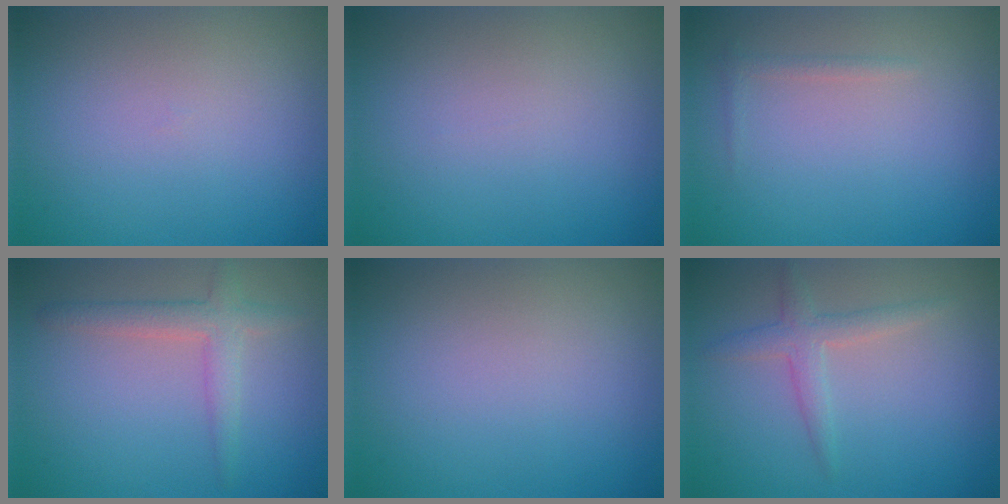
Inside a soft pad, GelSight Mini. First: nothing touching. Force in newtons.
{"total": 0.0}
{"total": 0.7, "press": 0.7, "slide": 0.0}
{"total": 2.9, "press": 2.8, "slide": 0.1}
{"total": 0.0}
{"total": 2.1, "press": 2.1, "slide": 0.0}